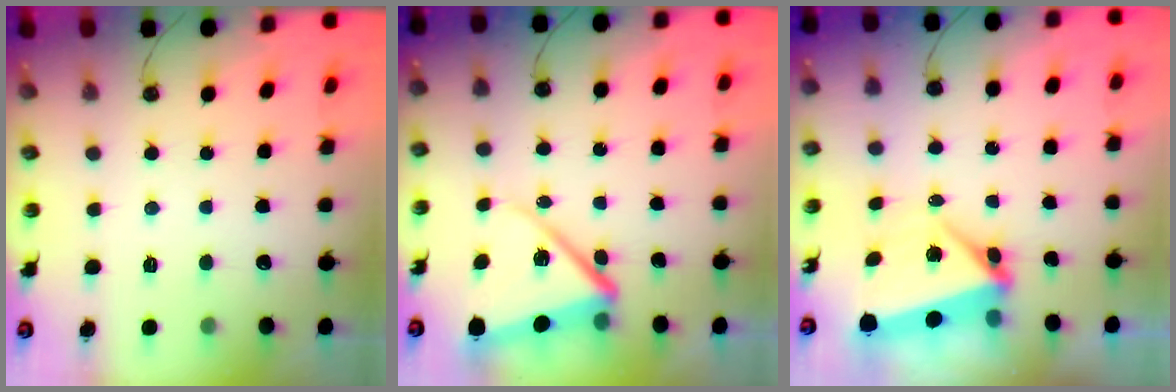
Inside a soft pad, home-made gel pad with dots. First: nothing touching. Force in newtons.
{"total": 12.5, "press": 12.4, "slide": 1.4}
{"total": 5.4, "press": 4.9, "slide": 2.1}